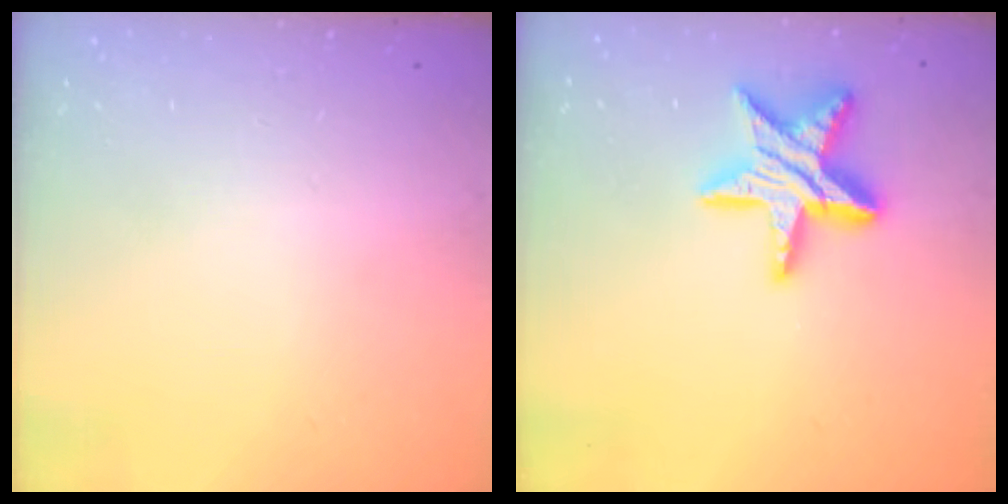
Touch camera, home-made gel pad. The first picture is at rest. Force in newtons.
{"total": 15.6, "press": 15.5, "slide": 1.3}